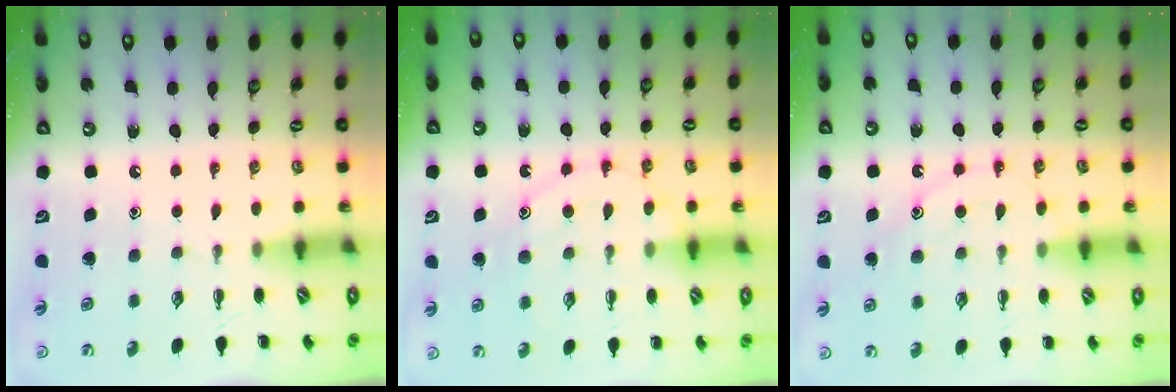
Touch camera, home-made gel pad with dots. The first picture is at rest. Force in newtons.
{"total": 13.4, "press": 13.4, "slide": 0.9}
{"total": 11.2, "press": 11.2, "slide": 0.6}